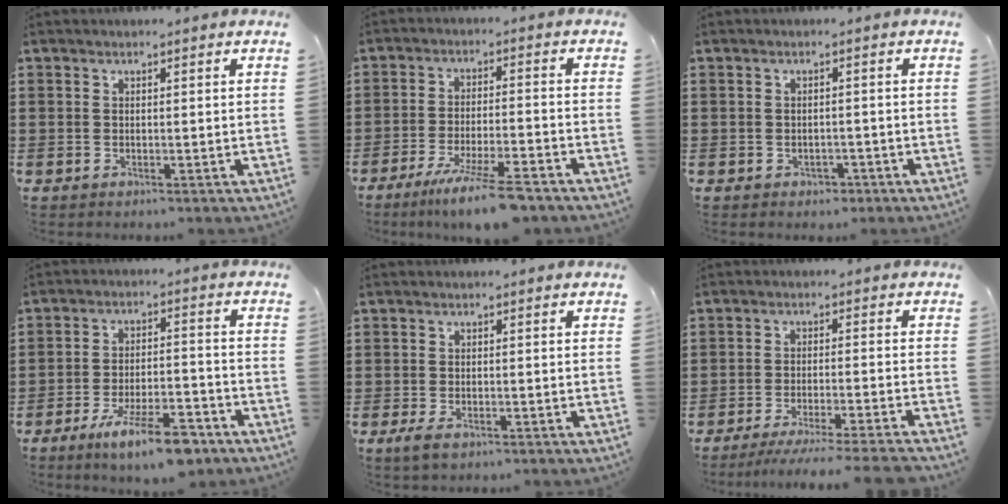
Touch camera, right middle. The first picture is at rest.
{"total": 8.4, "force": [-6.6, 0.3, 5.2], "torque": [-0.095, -0.011, -0.119]}
{"total": 1.0, "force": [-0.8, 0.7, 0.1], "torque": [-0.009, -0.002, -0.018]}
{"total": 9.6, "force": [-7.3, 1.8, 6.0], "torque": [-0.107, 0.007, -0.133]}
{"total": 1.9, "force": [-1.2, 0.8, 1.2], "torque": [-0.031, -0.004, -0.025]}
{"total": 5.0, "force": [-4.5, -0.4, 2.2], "torque": [-0.036, -0.016, -0.082]}